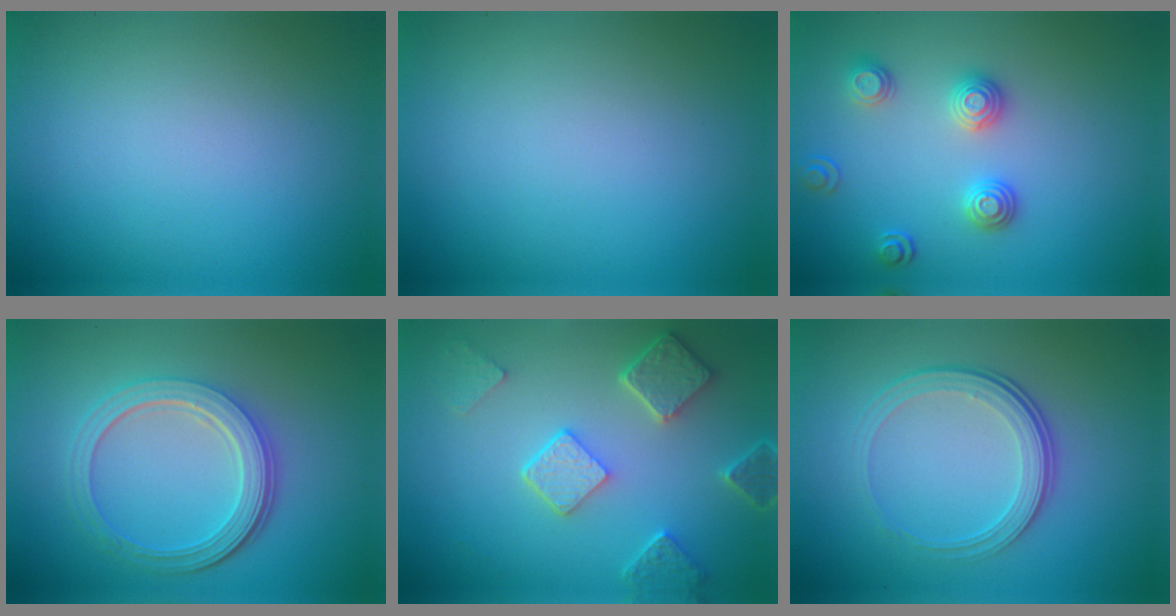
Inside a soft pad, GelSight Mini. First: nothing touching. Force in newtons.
{"total": 0.0}
{"total": 2.7, "press": 2.6, "slide": 0.9}
{"total": 5.4, "press": 3.9, "slide": 3.7}
{"total": 4.9, "press": 3.9, "slide": 3.0}
{"total": 4.2, "press": 2.8, "slide": 3.1}